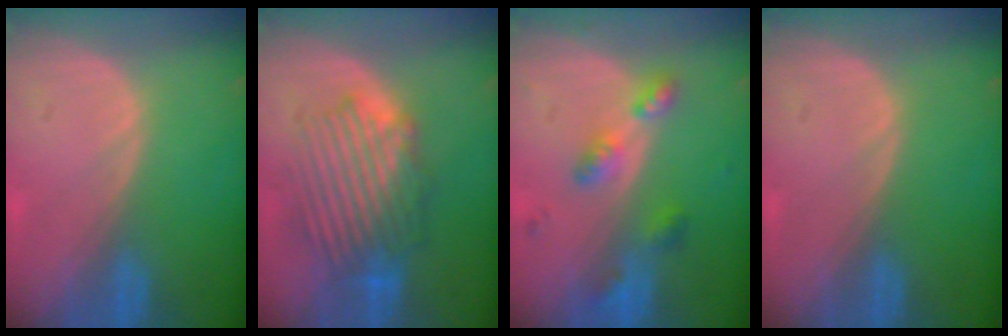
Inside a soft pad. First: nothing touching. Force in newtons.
{"total": 8.9, "press": 8.6, "slide": 2.3}
{"total": 5.3, "press": 5.1, "slide": 1.4}
{"total": 0.0}